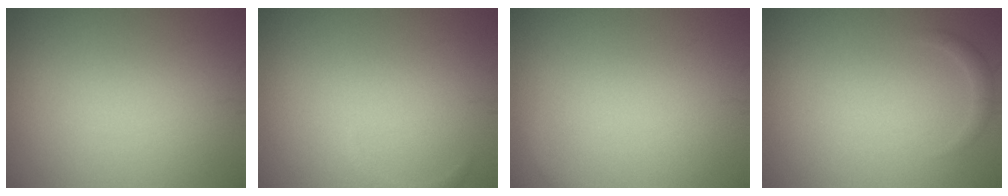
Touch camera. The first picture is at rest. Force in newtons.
{"total": 0.6, "press": 0.6, "slide": 0.1}
{"total": 0.6, "press": 0.6, "slide": 0.1}
{"total": 0.9, "press": 0.9, "slide": 0.1}